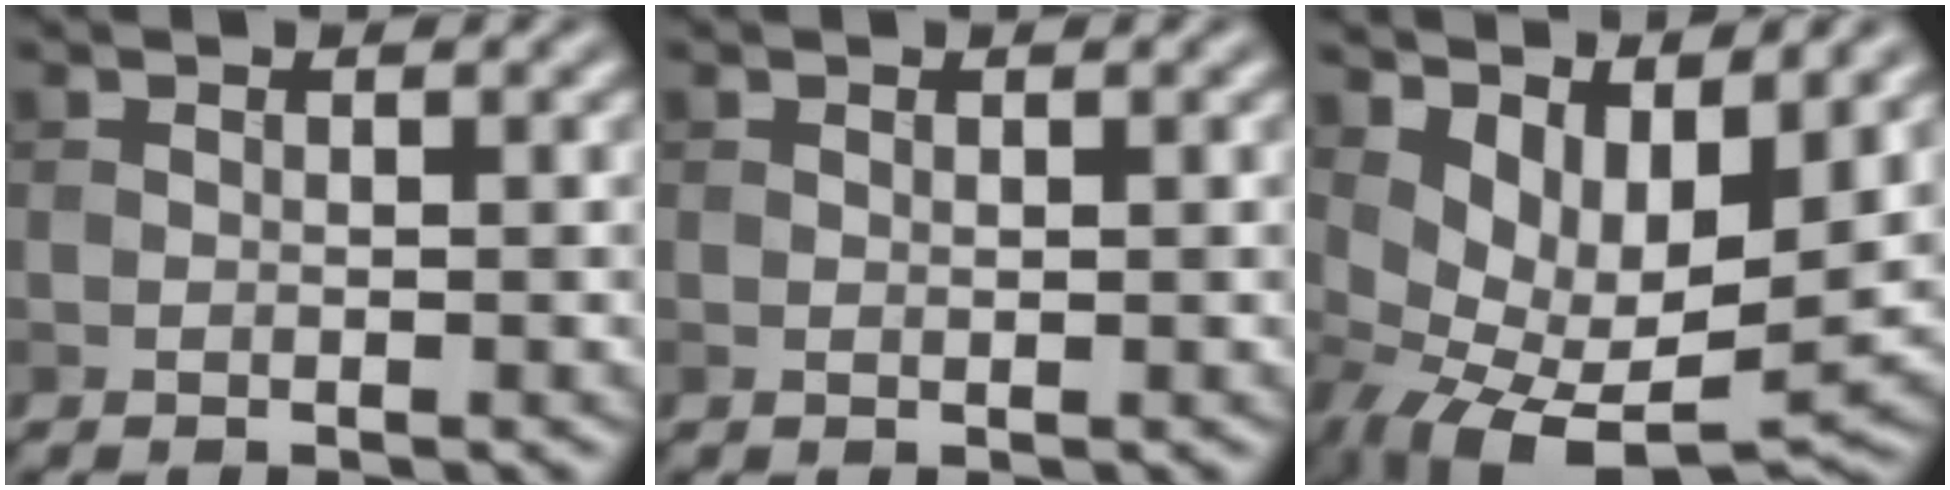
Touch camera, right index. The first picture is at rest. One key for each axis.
{"total": 0.0}
{"total": 8.8, "fx": 1.9, "fy": 4.8, "fz": 7.2, "tx": -0.120, "ty": -0.020, "tz": 0.043}